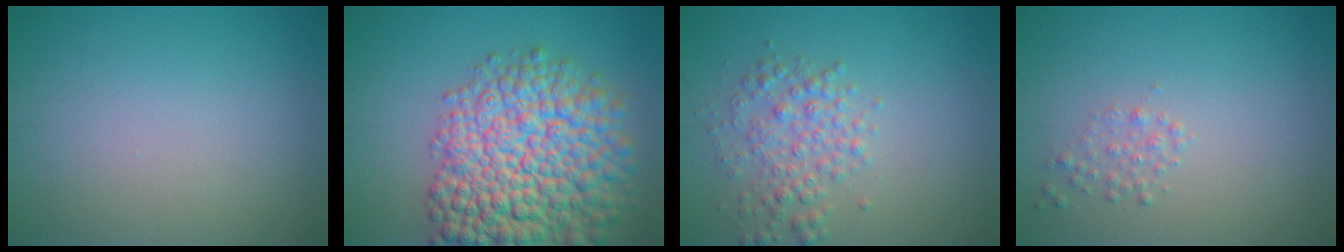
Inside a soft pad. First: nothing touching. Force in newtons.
{"total": 12.8, "press": 12.8, "slide": 0.5}
{"total": 3.2, "press": 3.2, "slide": 0.1}
{"total": 1.1, "press": 1.1, "slide": 0.0}